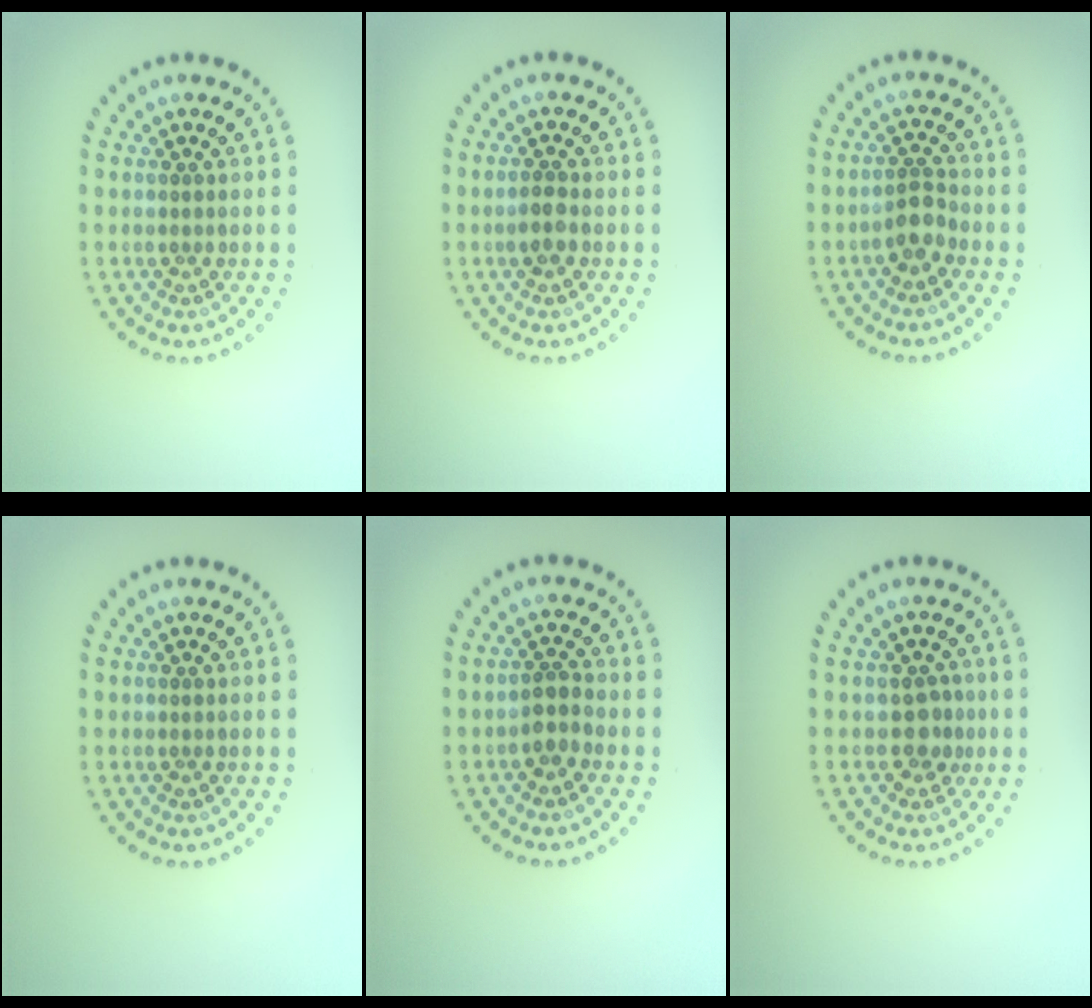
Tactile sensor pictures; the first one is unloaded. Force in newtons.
{"total": 1.5, "press": 1.5, "slide": 0.3}
{"total": 2.1, "press": 1.9, "slide": 1.0}
{"total": 0.0}
{"total": 1.8, "press": 1.6, "slide": 0.9}
{"total": 1.8, "press": 1.5, "slide": 0.9}